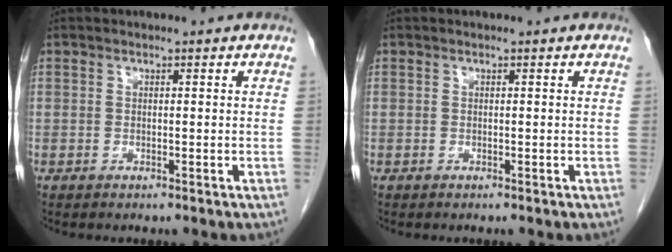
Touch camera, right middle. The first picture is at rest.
{"total": 0.0}